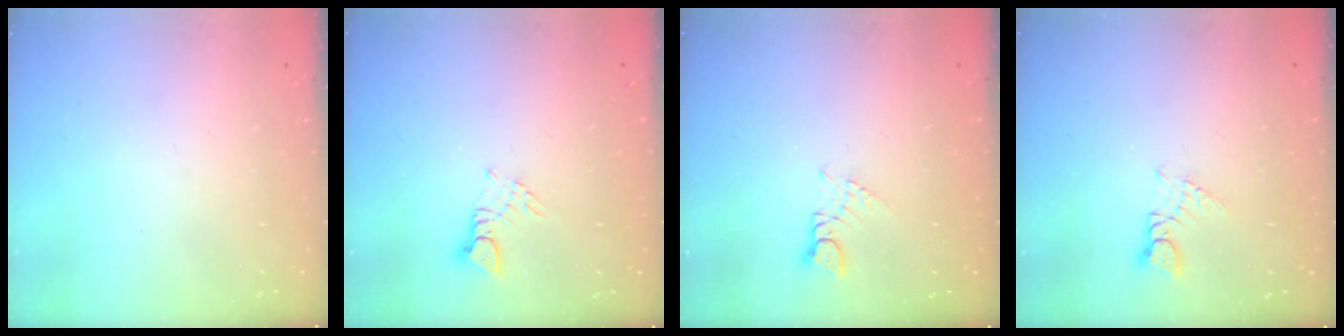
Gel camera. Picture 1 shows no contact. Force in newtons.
{"total": 2.9, "press": 2.9, "slide": 0.2}
{"total": 1.6, "press": 1.6, "slide": 0.2}
{"total": 2.0, "press": 2.0, "slide": 0.2}